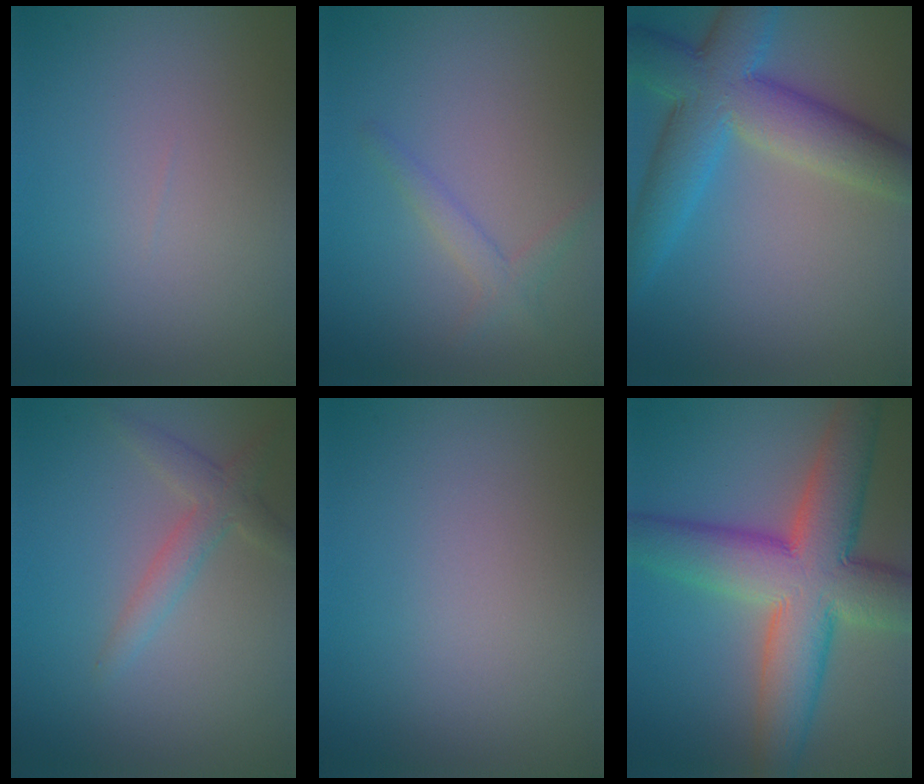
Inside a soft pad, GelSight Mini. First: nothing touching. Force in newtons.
{"total": 1.7, "press": 1.7, "slide": 0.1}
{"total": 9.2, "press": 9.2, "slide": 0.4}
{"total": 2.5, "press": 2.5, "slide": 0.1}
{"total": 0.0}
{"total": 11.6, "press": 11.6, "slide": 0.7}